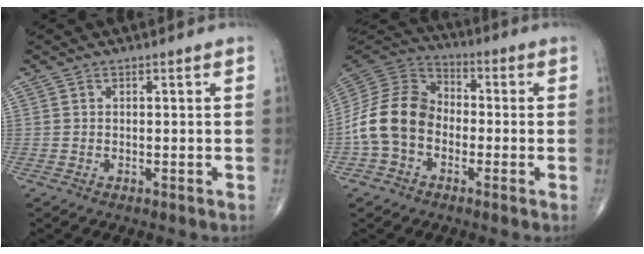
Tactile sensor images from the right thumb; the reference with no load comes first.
{"total": 13.6, "force": [-3.0, 10.2, 8.4], "torque": [-0.155, 0.042, -0.069]}